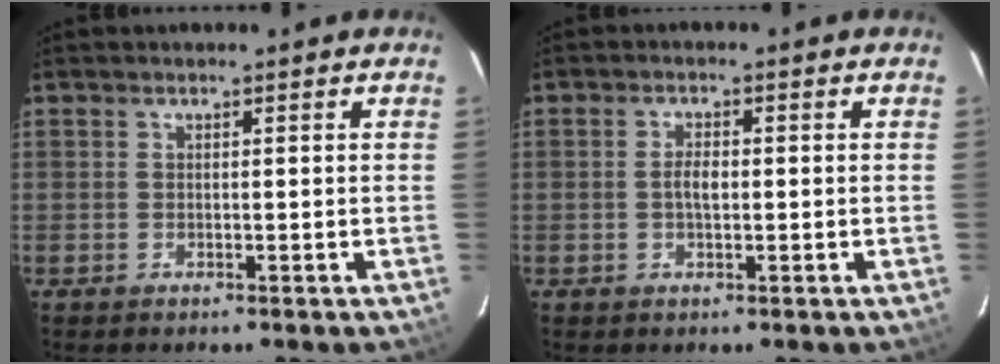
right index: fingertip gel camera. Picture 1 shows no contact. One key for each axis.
{"total": 2.4, "fx": -0.2, "fy": 1.1, "fz": 2.1, "tx": -0.042, "ty": 0.004, "tz": -0.006}